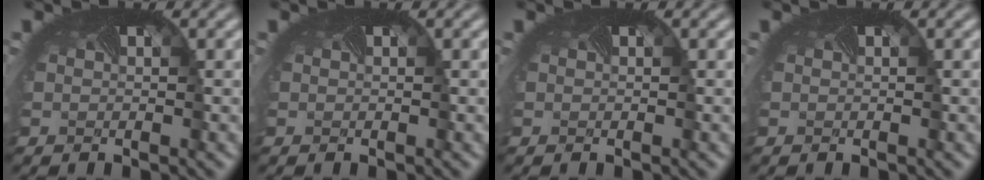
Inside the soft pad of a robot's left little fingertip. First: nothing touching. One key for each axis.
{"total": 0.0}
{"total": 0.0}
{"total": 0.0}